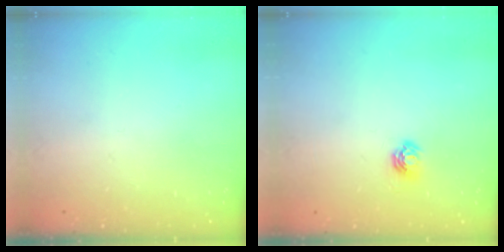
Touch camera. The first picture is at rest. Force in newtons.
{"total": 5.1, "press": 5.1, "slide": 0.5}